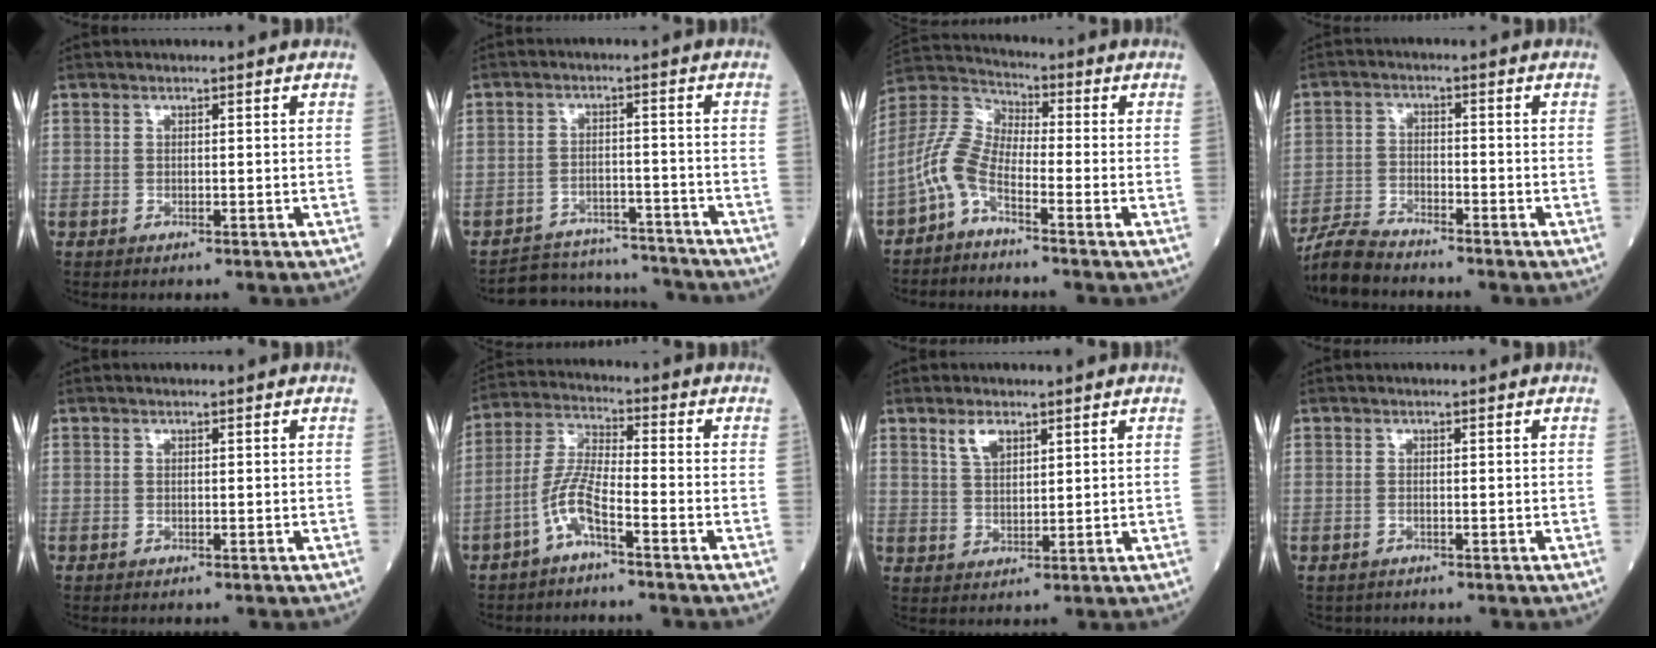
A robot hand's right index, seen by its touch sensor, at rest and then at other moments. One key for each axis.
{"total": 9.7, "fx": -9.3, "fy": 2.8, "fz": -0.4, "tx": 0.015, "ty": 0.027, "tz": -0.131}
{"total": 6.7, "fx": -3.9, "fy": 2.4, "fz": 4.9, "tx": -0.127, "ty": 0.012, "tz": -0.093}
{"total": 6.1, "fx": -5.8, "fy": 0.7, "fz": 1.6, "tx": -0.035, "ty": -0.019, "tz": -0.111}
{"total": 0.0}
{"total": 6.7, "fx": -3.6, "fy": 0.9, "fz": 5.5, "tx": -0.129, "ty": 0.008, "tz": -0.074}
{"total": 3.9, "fx": 2.5, "fy": 1.8, "fz": 2.5, "tx": -0.049, "ty": 0.002, "tz": 0.052}
{"total": 0.6, "fx": -0.4, "fy": 0.5, "fz": 0.2, "tx": -0.009, "ty": 0.000, "tz": -0.002}